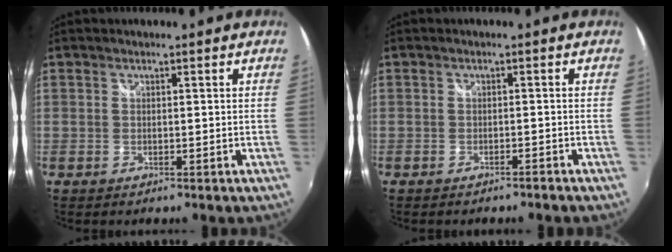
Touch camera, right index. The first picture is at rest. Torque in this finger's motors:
{"motor_torque": [0.10, -0.03, -0.02, 0.00]}